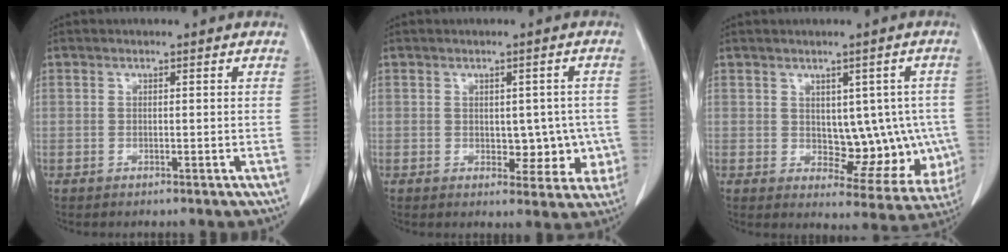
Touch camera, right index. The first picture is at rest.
{"total": 5.9, "force": [-0.5, 3.7, 4.5], "torque": [-0.035, 0.012, 0.001]}
{"total": 10.2, "force": [0.2, 5.9, 8.4], "torque": [-0.081, 0.013, 0.021]}